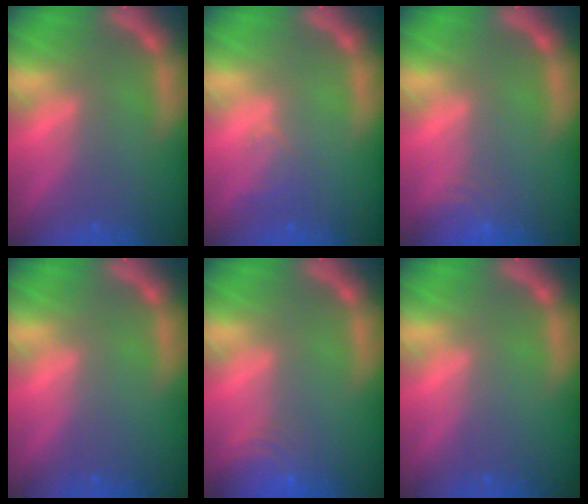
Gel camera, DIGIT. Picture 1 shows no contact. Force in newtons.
{"total": 1.5}
{"total": 3.0}
{"total": 0.0}
{"total": 4.5}
{"total": 0.0}